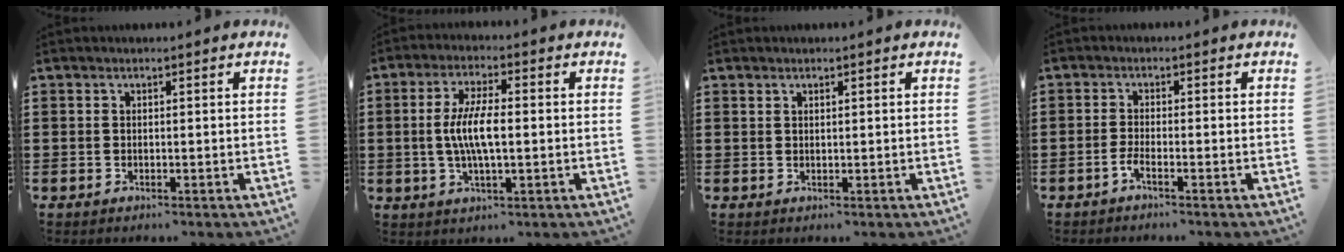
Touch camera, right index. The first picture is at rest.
{"total": 6.7, "force": [-0.5, 1.9, 6.4], "torque": [-0.135, -0.005, -0.015]}
{"total": 0.7, "force": [0.6, 0.3, 0.2], "torque": [-0.005, 0.002, 0.013]}
{"total": 1.9, "force": [-1.4, -0.1, 1.4], "torque": [-0.032, -0.008, -0.027]}